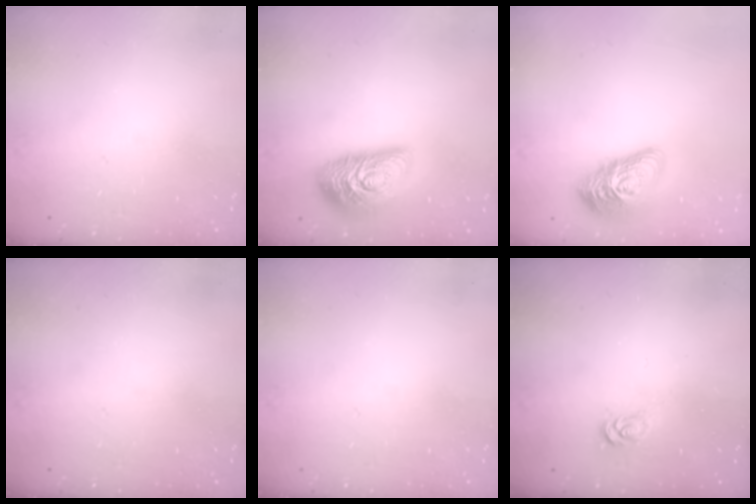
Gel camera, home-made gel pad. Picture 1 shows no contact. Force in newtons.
{"total": 17.5, "press": 17.5, "slide": 0.8}
{"total": 15.5, "press": 15.5, "slide": 0.8}
{"total": 0.0}
{"total": 0.0}
{"total": 2.0, "press": 2.0, "slide": 0.3}